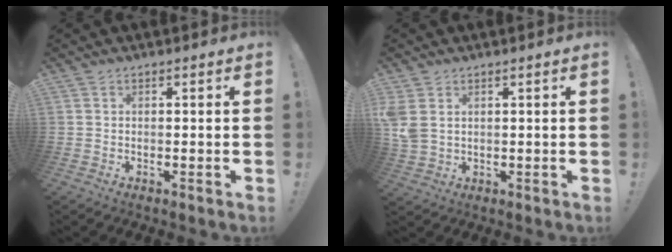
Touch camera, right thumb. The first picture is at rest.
{"total": 5.7, "force": [2.0, 3.9, 3.5], "torque": [-0.075, -0.006, 0.042]}